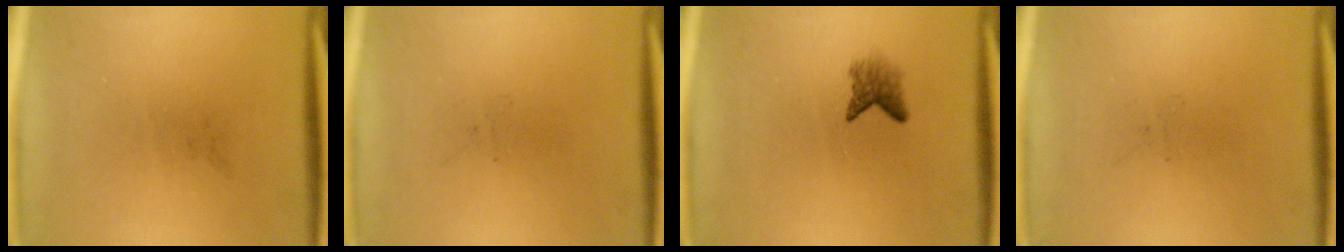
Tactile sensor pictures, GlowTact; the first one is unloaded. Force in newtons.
{"total": 0.0}
{"total": 2.2}
{"total": 0.0}